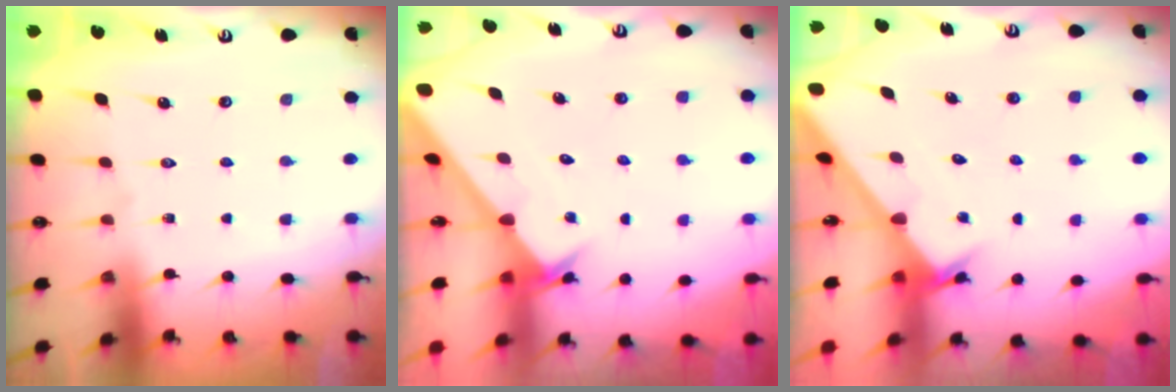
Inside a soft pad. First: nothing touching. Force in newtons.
{"total": 2.5, "press": 2.5, "slide": 0.2}
{"total": 2.5, "press": 2.5, "slide": 0.2}